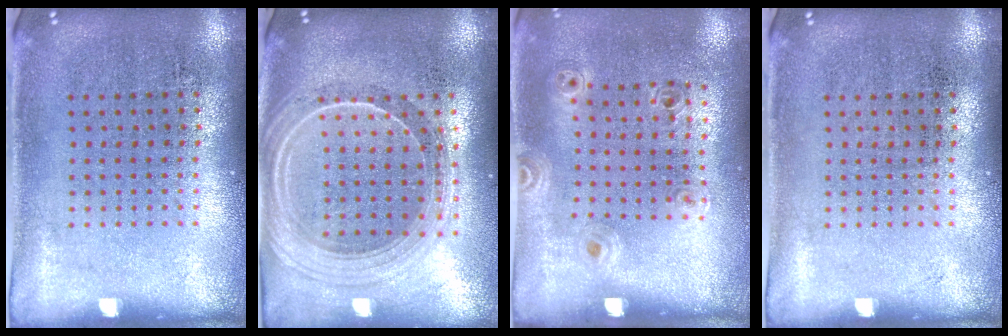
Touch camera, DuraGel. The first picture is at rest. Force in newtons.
{"total": 2.3, "press": 2.0, "slide": 1.2}
{"total": 1.1, "press": 1.0, "slide": 0.5}
{"total": 0.0}